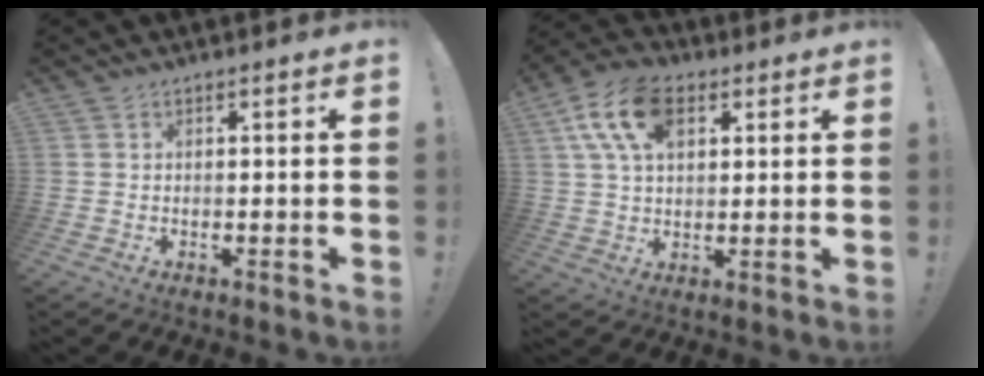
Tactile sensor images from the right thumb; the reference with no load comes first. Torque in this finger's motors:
{"motor_torque": [0.52, 0.96, 0.56, -0.29, 0.09]}